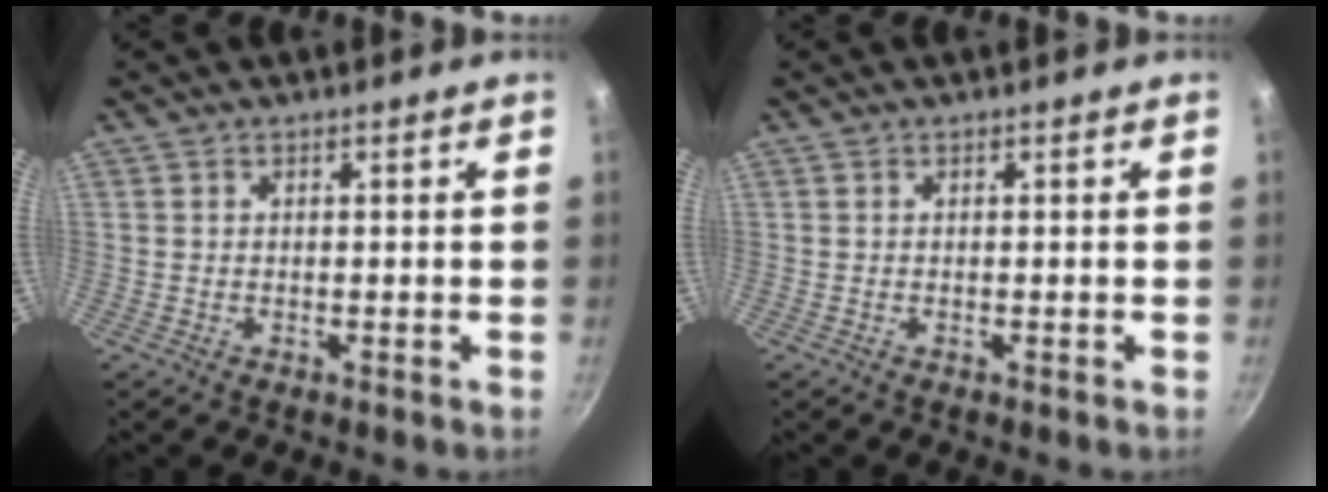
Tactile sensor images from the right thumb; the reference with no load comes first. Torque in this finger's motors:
{"motor_torque": [0.46, 0.37, 0.35, 0.18, 0.01]}